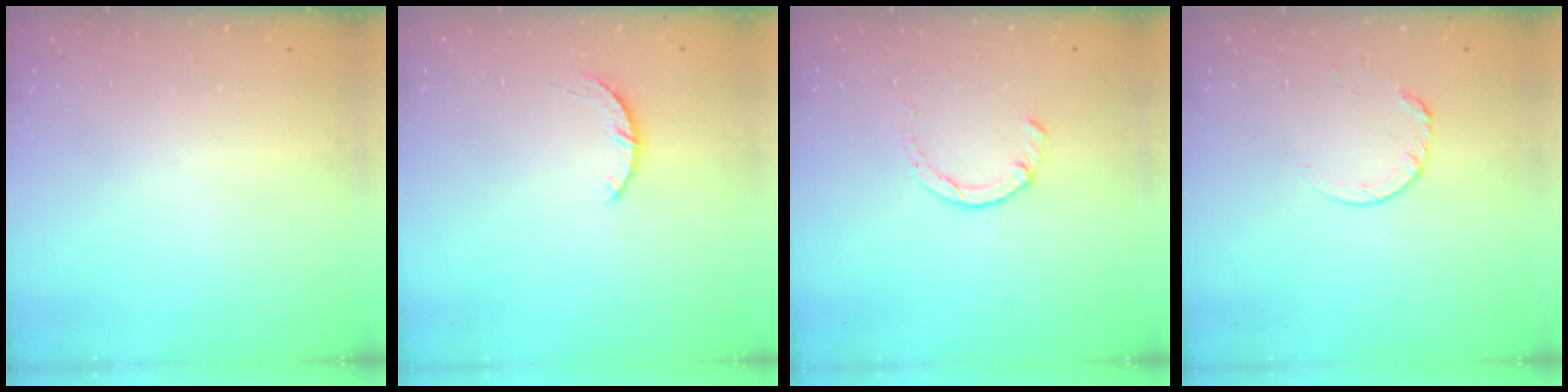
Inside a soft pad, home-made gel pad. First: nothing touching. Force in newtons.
{"total": 3.3, "press": 3.3, "slide": 0.5}
{"total": 2.3, "press": 2.3, "slide": 0.5}
{"total": 5.9, "press": 5.9, "slide": 0.5}